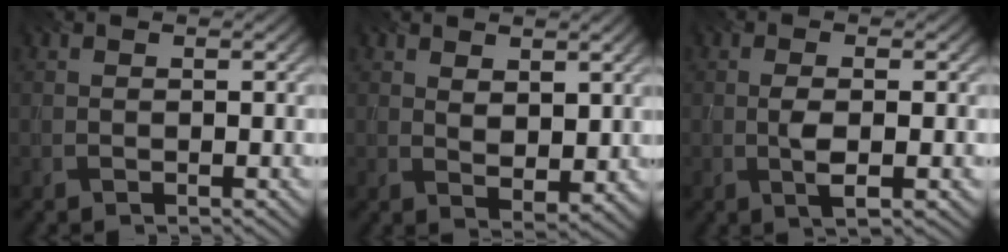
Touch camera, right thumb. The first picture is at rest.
{"total": 3.2, "force": [1.8, 1.7, 1.9], "torque": [-0.045, -0.011, 0.037]}
{"total": 2.8, "force": [-0.4, 0.9, 2.6], "torque": [-0.057, -0.003, -0.006]}